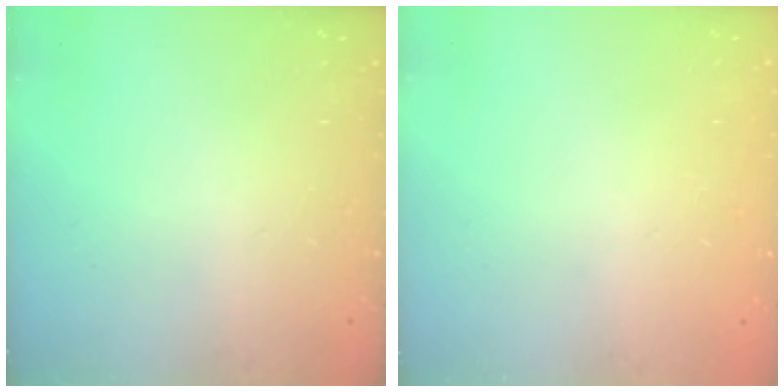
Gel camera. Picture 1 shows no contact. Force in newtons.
{"total": 0.0}